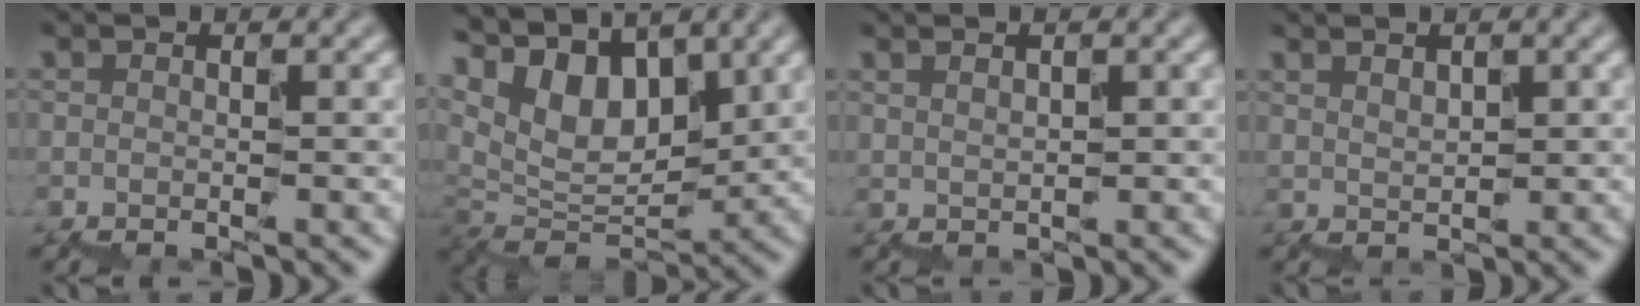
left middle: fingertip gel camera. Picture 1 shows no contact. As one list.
[{"total": 7.1, "force": [4.8, 3.6, 3.8], "torque": [-0.085, 0.012, 0.081]}, {"total": 0.9, "force": [0.9, 0.2, -0.3], "torque": [0.006, 0.004, 0.017]}, {"total": 1.5, "force": [1.4, 0.1, -0.6], "torque": [0.007, 0.000, 0.030]}]